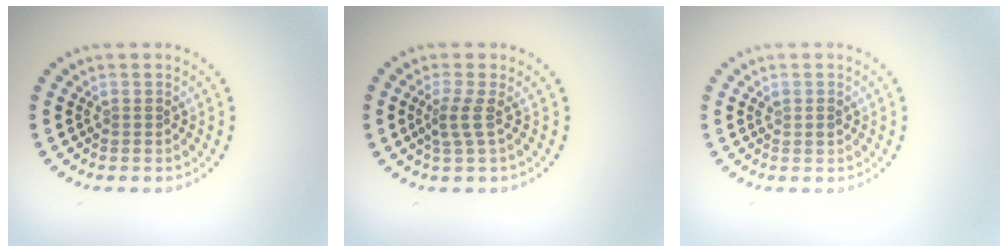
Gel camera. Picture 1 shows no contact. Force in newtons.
{"total": 1.9, "press": 1.2, "slide": 1.5}
{"total": 0.7, "press": 0.6, "slide": 0.2}